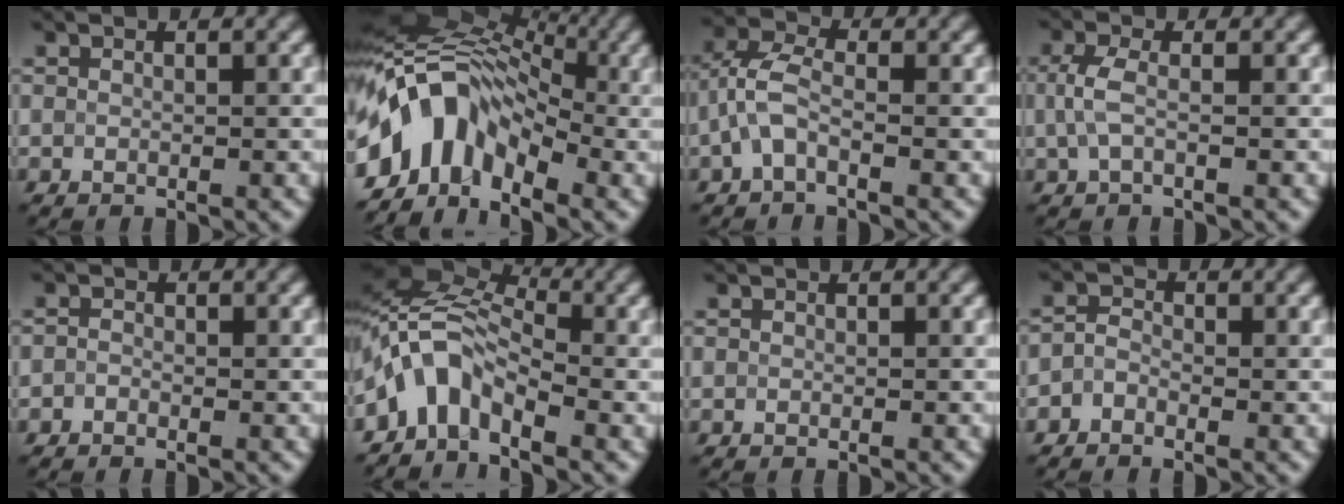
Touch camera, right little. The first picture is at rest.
{"total": 8.5, "force": [-3.3, 5.9, 5.2], "torque": [-0.079, 0.016, -0.069]}
{"total": 3.3, "force": [-1.1, 1.6, 2.6], "torque": [-0.059, 0.014, -0.034]}
{"total": 2.3, "force": [0.0, 1.0, 2.1], "torque": [-0.054, 0.002, -0.004]}
{"total": 0.7, "force": [-0.5, 0.4, 0.2], "torque": [-0.002, -0.001, -0.013]}
{"total": 5.3, "force": [-2.9, 3.0, 3.2], "torque": [-0.045, 0.015, -0.072]}
{"total": 0.0}
{"total": 1.4, "force": [-1.0, 0.9, 0.6], "torque": [-0.009, 0.004, -0.025]}